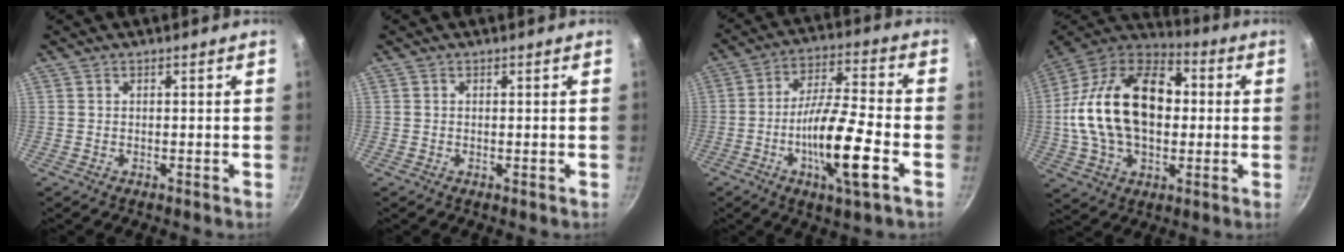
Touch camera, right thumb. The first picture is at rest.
{"total": 0.0}
{"total": 15.0, "force": [-5.0, 3.1, 13.8], "torque": [-0.248, 0.024, -0.096]}
{"total": 25.2, "force": [1.1, 16.2, 19.2], "torque": [-0.324, 0.038, 0.009]}